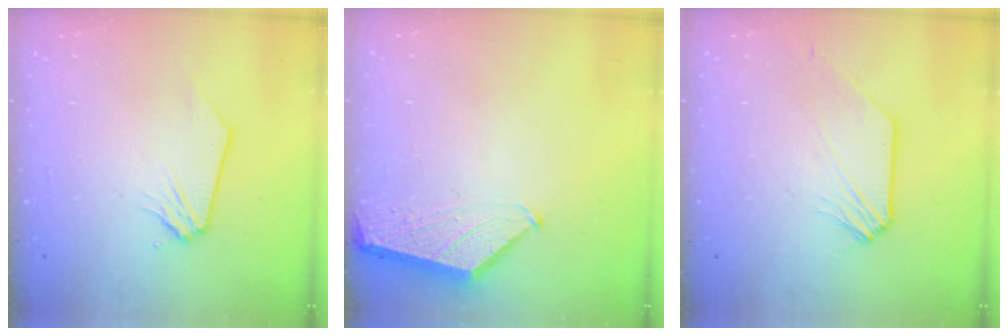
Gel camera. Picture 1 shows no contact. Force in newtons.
{"total": 1.5, "press": 1.4, "slide": 0.2}
{"total": 1.8, "press": 1.8, "slide": 0.2}